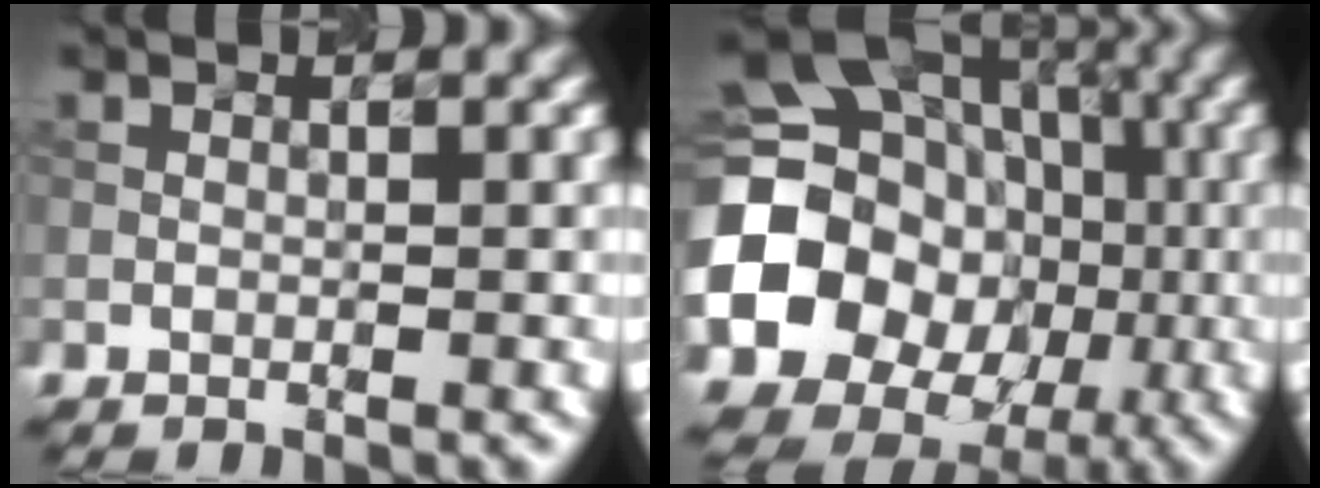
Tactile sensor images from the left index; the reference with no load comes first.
{"total": 21.1, "force": [-2.6, 19.0, 8.7], "torque": [-0.181, -0.010, -0.077]}